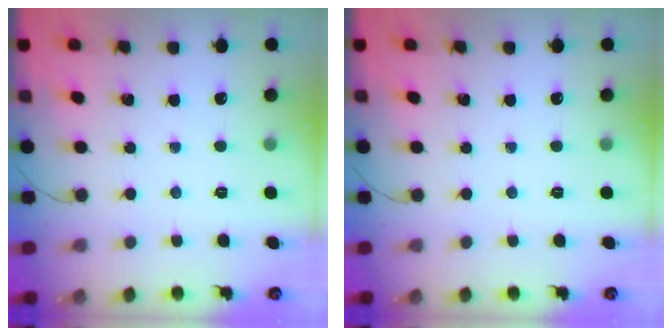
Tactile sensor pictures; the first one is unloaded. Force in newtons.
{"total": 0.0}